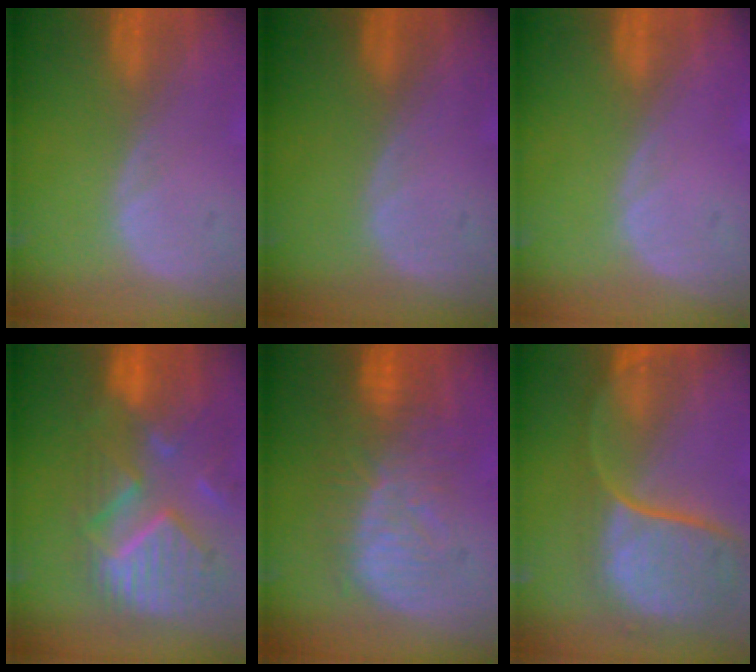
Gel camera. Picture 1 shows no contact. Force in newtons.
{"total": 0.0}
{"total": 0.0}
{"total": 11.8, "press": 10.3, "slide": 5.8}
{"total": 9.9, "press": 9.1, "slide": 3.9}
{"total": 12.0, "press": 9.8, "slide": 6.9}